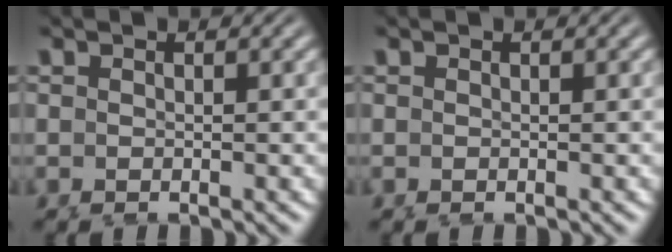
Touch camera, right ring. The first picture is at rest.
{"total": 0.0}